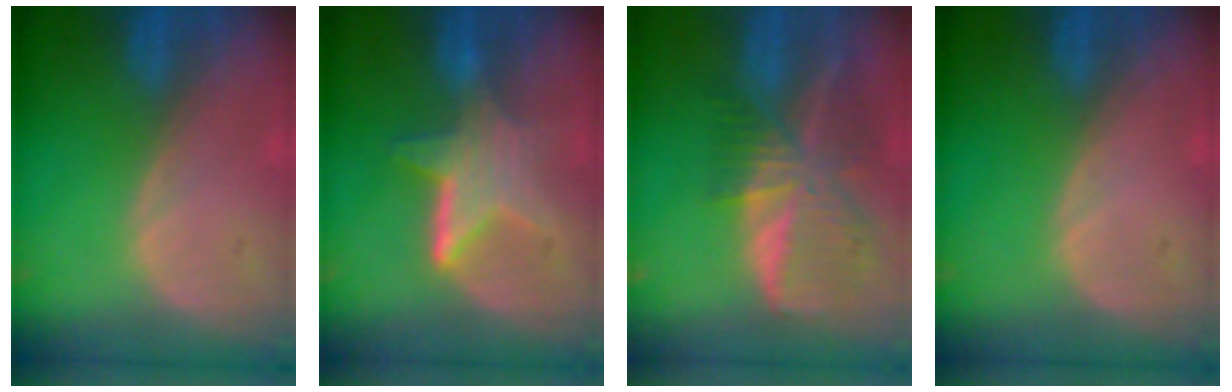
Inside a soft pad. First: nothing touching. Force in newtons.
{"total": 6.7, "press": 6.1, "slide": 2.8}
{"total": 9.5, "press": 8.3, "slide": 4.6}
{"total": 0.0}